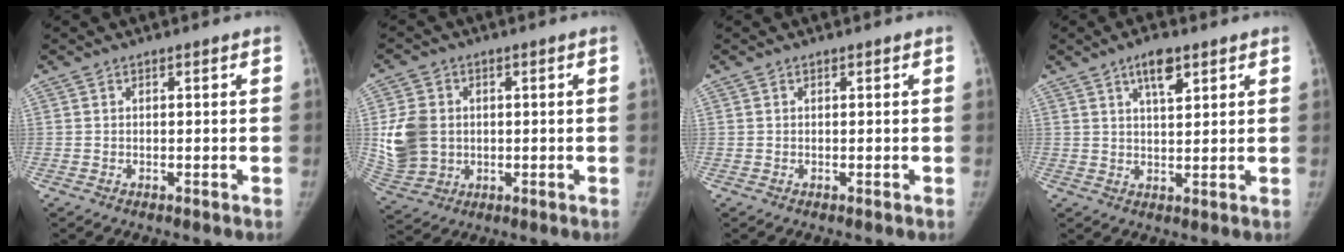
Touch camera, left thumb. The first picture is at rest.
{"total": 10.4, "force": [0.7, 8.7, 5.8], "torque": [-0.100, 0.000, 0.026]}
{"total": 0.0}
{"total": 5.6, "force": [3.2, 2.1, 4.1], "torque": [-0.058, -0.014, 0.052]}